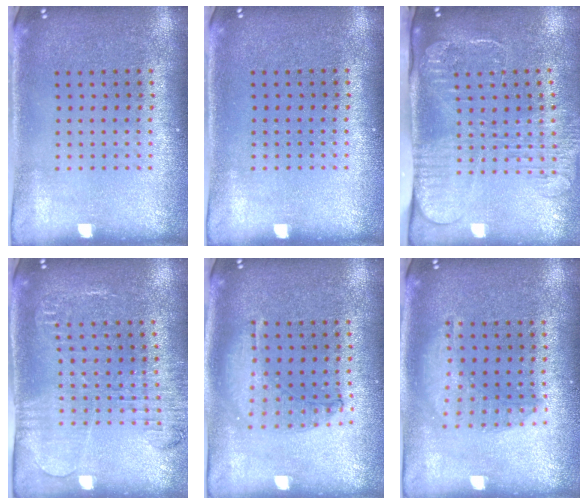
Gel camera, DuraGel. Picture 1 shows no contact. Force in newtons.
{"total": 0.0}
{"total": 2.6, "press": 2.1, "slide": 1.6}
{"total": 2.0, "press": 2.0, "slide": 0.1}
{"total": 0.7, "press": 0.7, "slide": 0.2}
{"total": 1.4, "press": 1.4, "slide": 0.3}